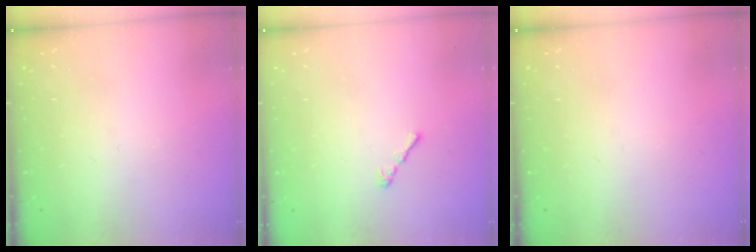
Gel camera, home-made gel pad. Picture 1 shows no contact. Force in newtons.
{"total": 2.2, "press": 2.1, "slide": 0.6}
{"total": 0.0}